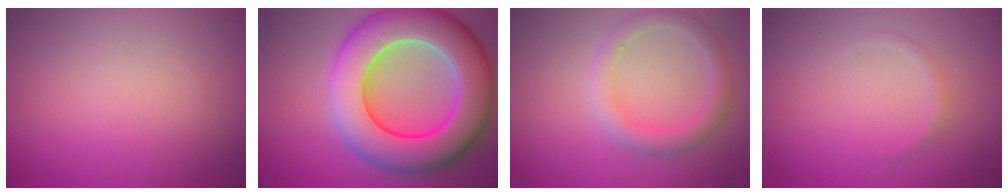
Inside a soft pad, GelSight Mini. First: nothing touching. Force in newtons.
{"total": 13.3, "press": 13.1, "slide": 2.1}
{"total": 2.8, "press": 2.8, "slide": 0.2}
{"total": 0.8, "press": 0.8, "slide": 0.0}